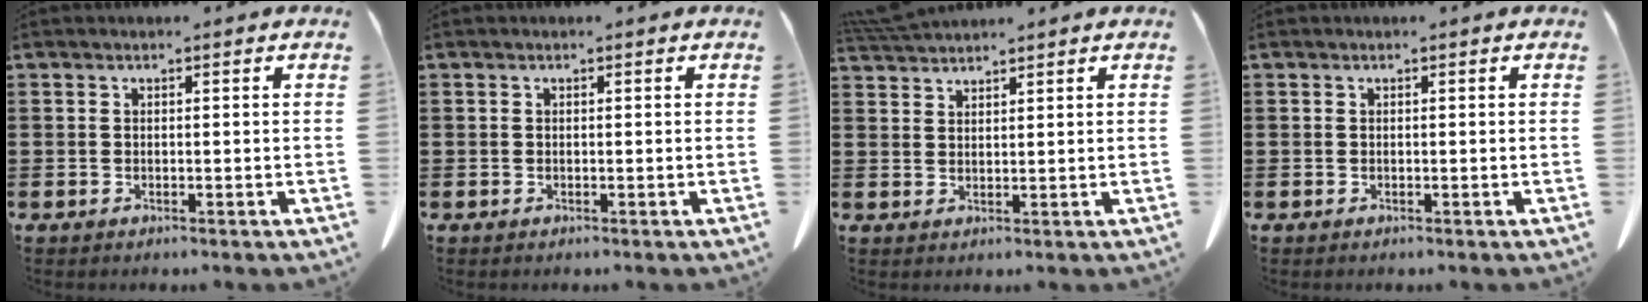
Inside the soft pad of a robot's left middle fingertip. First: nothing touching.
{"total": 0.0}
{"total": 3.5, "force": [3.4, 0.0, 0.8], "torque": [-0.028, -0.005, 0.067]}
{"total": 0.0}